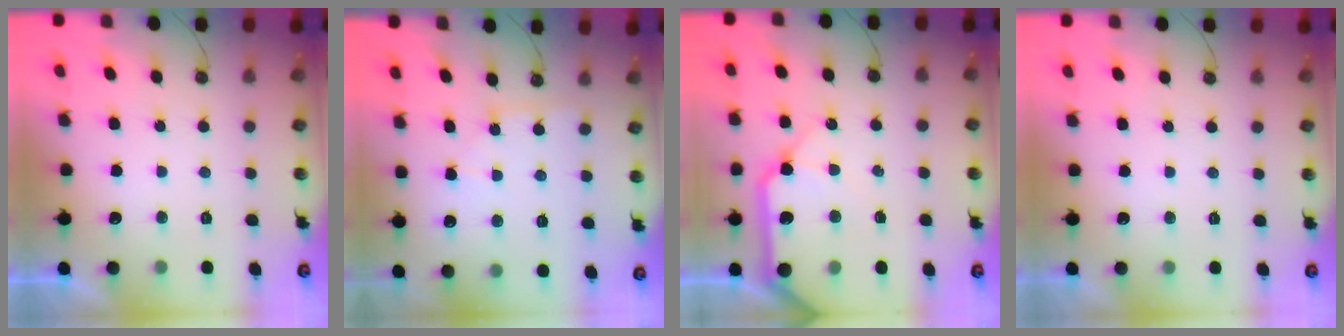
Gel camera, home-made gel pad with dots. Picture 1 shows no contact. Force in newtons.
{"total": 3.5, "press": 3.4, "slide": 0.4}
{"total": 15.8, "press": 15.6, "slide": 2.3}
{"total": 0.0}